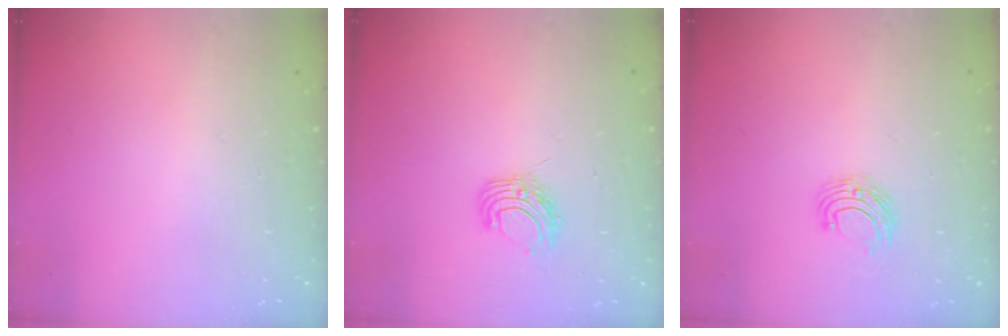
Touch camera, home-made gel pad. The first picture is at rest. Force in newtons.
{"total": 6.9, "press": 6.9, "slide": 0.6}
{"total": 6.3, "press": 6.3, "slide": 0.5}